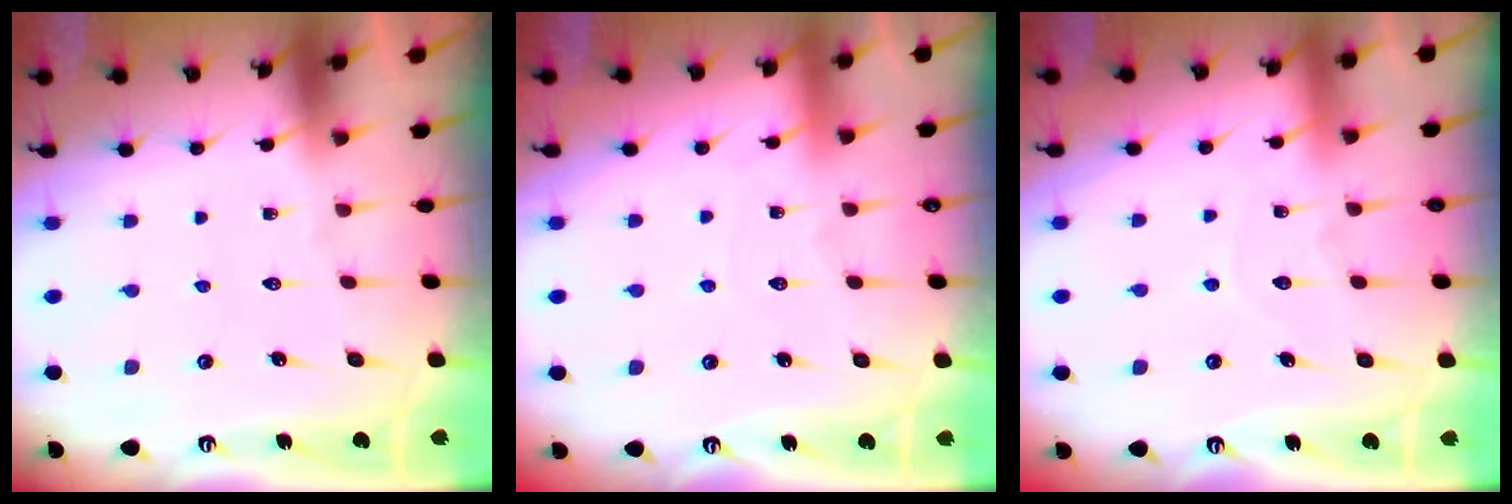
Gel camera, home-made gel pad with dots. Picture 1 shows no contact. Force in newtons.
{"total": 2.7, "press": 2.7, "slide": 0.2}
{"total": 6.0, "press": 6.0, "slide": 0.6}